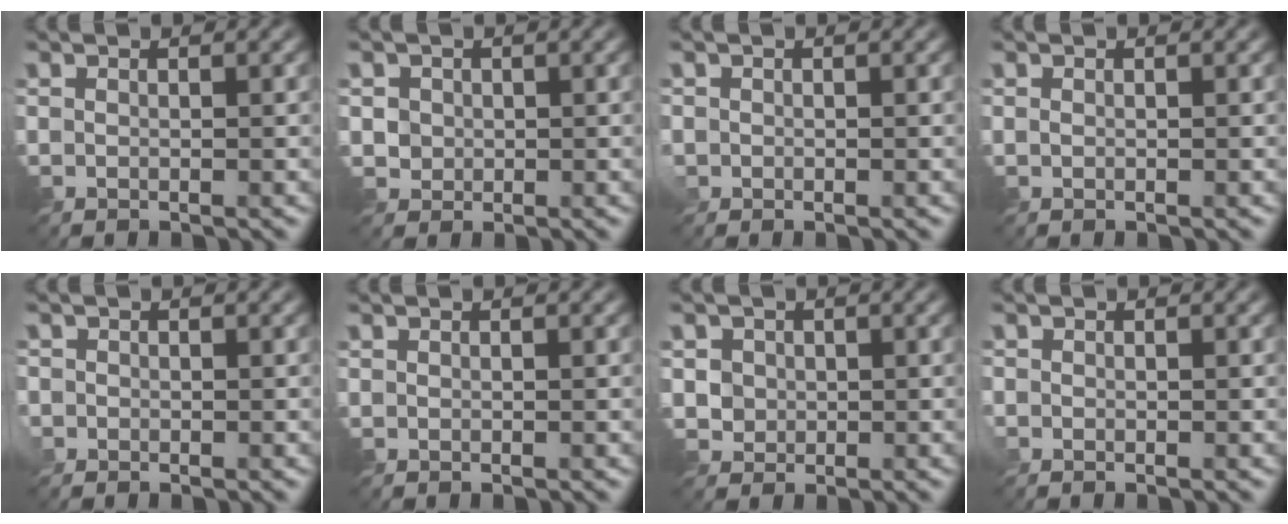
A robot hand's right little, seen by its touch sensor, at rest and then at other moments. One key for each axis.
{"total": 2.3, "fx": 0.6, "fy": 2.0, "fz": 0.8, "tx": -0.028, "ty": 0.001, "tz": 0.021}
{"total": 1.1, "fx": -0.1, "fy": 1.0, "fz": 0.2, "tx": -0.004, "ty": -0.003, "tz": -0.004}
{"total": 0.0}
{"total": 1.2, "fx": -0.3, "fy": 1.1, "fz": 0.2, "tx": -0.004, "ty": 0.001, "tz": -0.010}
{"total": 0.0}
{"total": 2.8, "fx": 0.8, "fy": 2.5, "fz": 1.0, "tx": -0.029, "ty": 0.002, "tz": 0.020}
{"total": 0.7, "fx": -0.3, "fy": 0.6, "fz": 0.2, "tx": -0.005, "ty": 0.002, "tz": -0.011}